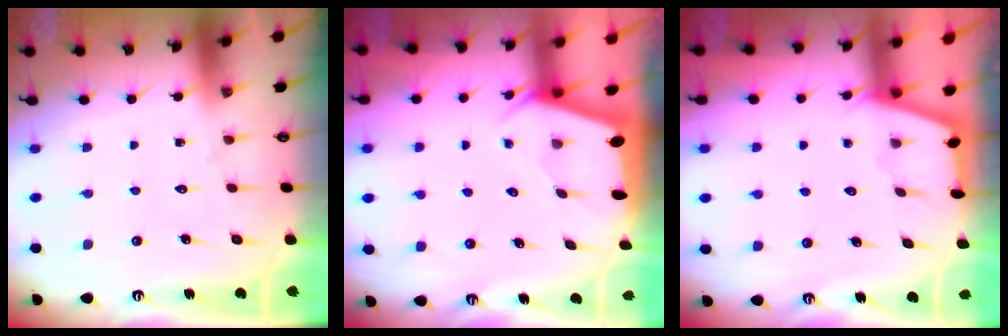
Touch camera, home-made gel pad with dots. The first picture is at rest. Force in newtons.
{"total": 1.9, "press": 1.9, "slide": 0.3}
{"total": 1.7, "press": 1.7, "slide": 0.4}